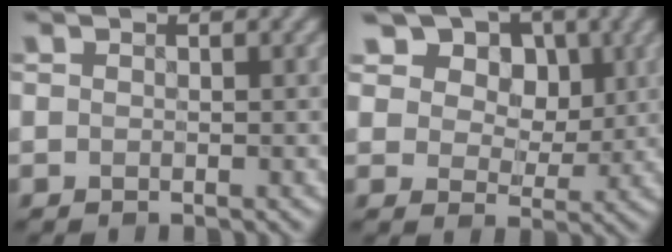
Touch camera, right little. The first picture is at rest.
{"total": 12.9, "force": [7.0, 8.7, 6.5], "torque": [-0.125, 0.017, 0.109]}